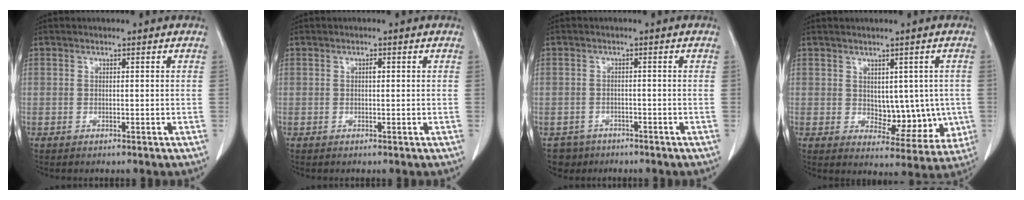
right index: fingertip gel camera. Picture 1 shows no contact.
{"total": 0.8, "force": [0.2, 0.3, 0.7], "torque": [-0.012, 0.002, 0.001]}
{"total": 3.4, "force": [-2.4, 2.3, -0.4], "torque": [0.006, 0.006, -0.041]}
{"total": 7.9, "force": [0.2, 4.9, 6.1], "torque": [-0.053, 0.004, 0.023]}